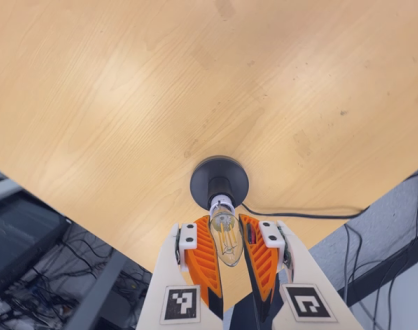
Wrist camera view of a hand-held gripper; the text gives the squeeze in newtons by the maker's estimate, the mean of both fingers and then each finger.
{"total": 23.4, "left": 22.8, "right": 24.1}